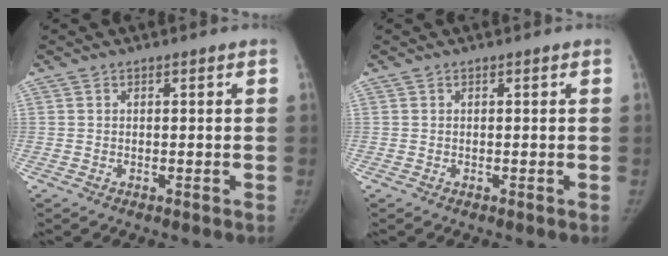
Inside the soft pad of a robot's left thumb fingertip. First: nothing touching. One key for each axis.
{"total": 0.0}